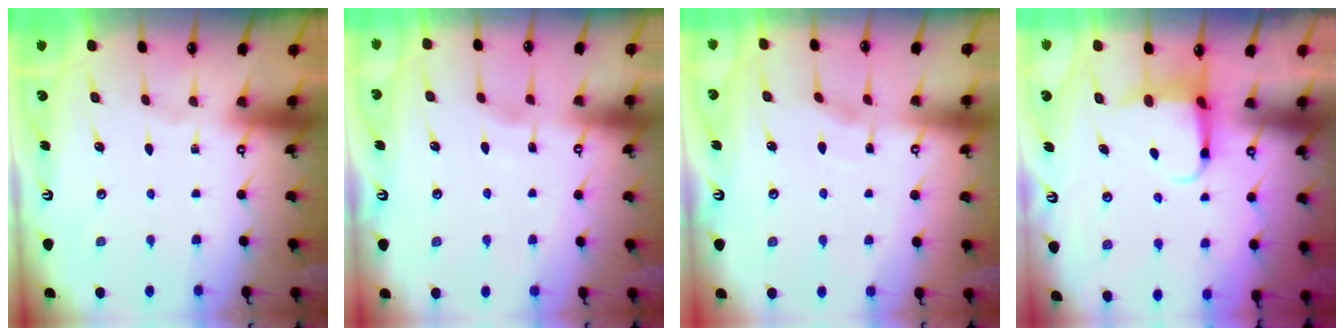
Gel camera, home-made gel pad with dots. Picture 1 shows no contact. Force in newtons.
{"total": 2.2, "press": 2.2, "slide": 0.2}
{"total": 3.0, "press": 2.9, "slide": 0.6}
{"total": 4.0, "press": 3.9, "slide": 0.5}